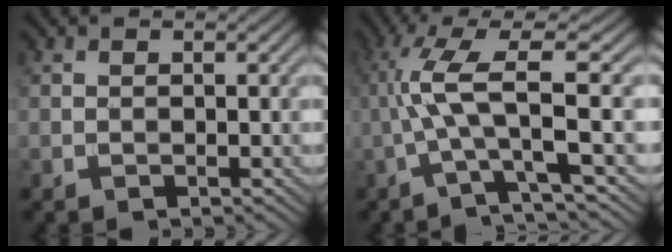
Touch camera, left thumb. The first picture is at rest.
{"total": 8.5, "force": [-0.9, 1.3, 8.3], "torque": [-0.160, 0.022, -0.029]}